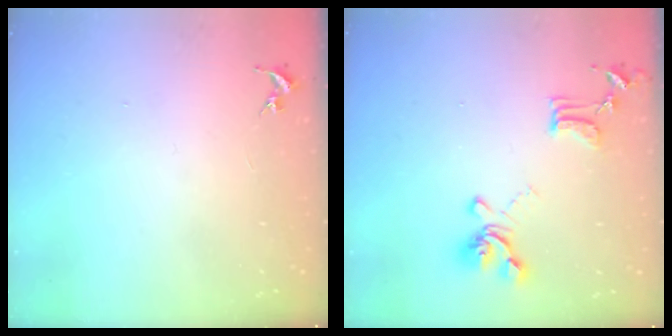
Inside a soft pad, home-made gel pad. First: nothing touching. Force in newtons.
{"total": 15.1, "press": 15.1, "slide": 1.4}